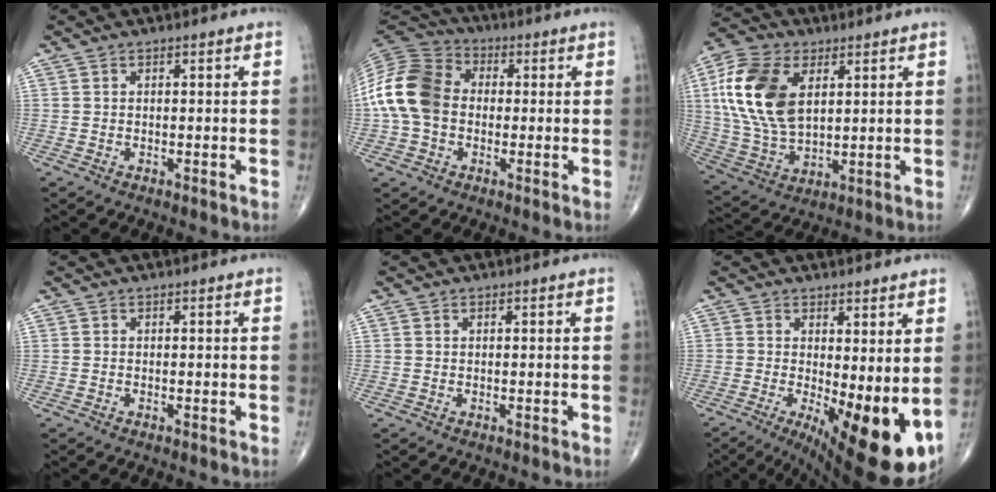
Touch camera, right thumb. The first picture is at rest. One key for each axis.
{"total": 14.0, "fx": -0.4, "fy": 10.7, "fz": 9.1, "tx": -0.180, "ty": 0.034, "tz": -0.017}
{"total": 18.0, "fx": 4.9, "fy": 10.6, "fz": 13.6, "tx": -0.273, "ty": -0.010, "tz": 0.091}
{"total": 0.0}
{"total": 0.0}
{"total": 14.8, "fx": -1.7, "fy": 5.1, "fz": 13.8, "tx": -0.191, "ty": -0.031, "tz": -0.006}